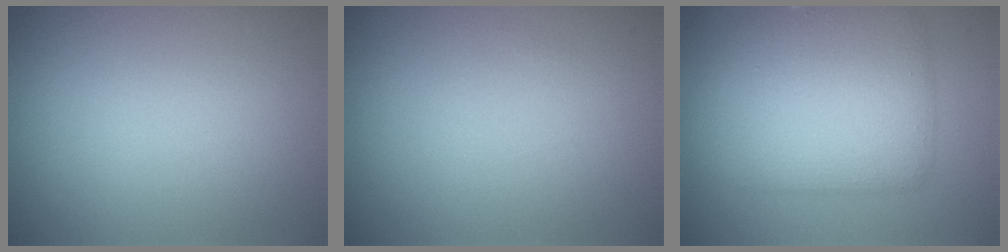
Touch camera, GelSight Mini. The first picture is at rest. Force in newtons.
{"total": 0.0}
{"total": 6.2, "press": 6.2, "slide": 0.1}